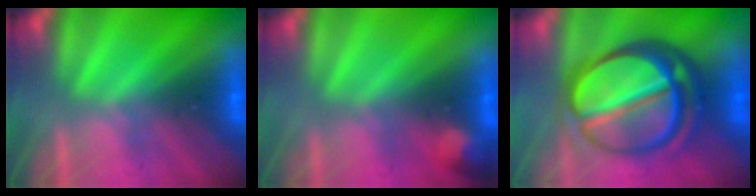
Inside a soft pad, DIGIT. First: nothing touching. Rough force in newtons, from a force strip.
{"total": 2.8}
{"total": 7.7}